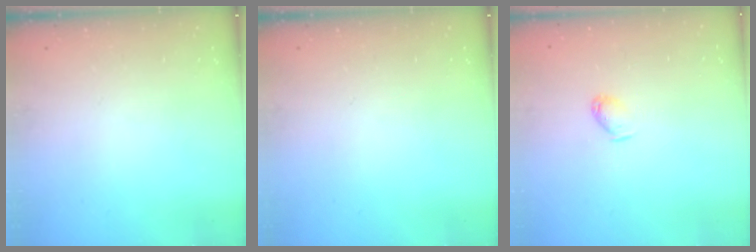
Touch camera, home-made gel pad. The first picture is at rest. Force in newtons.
{"total": 0.0}
{"total": 3.4, "press": 3.3, "slide": 0.7}